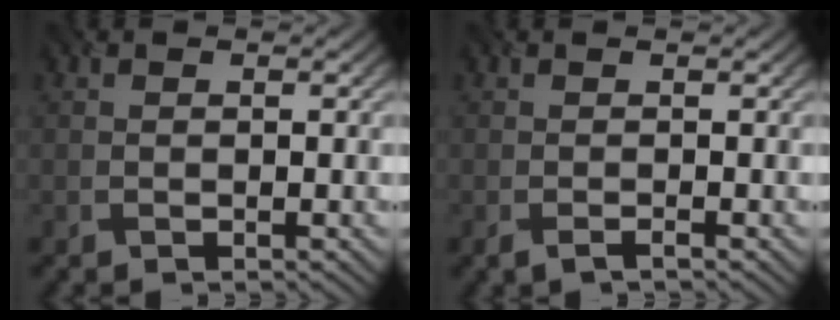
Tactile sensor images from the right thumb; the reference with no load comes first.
{"total": 1.1, "force": [-0.6, 0.1, 1.0], "torque": [-0.021, -0.004, -0.012]}